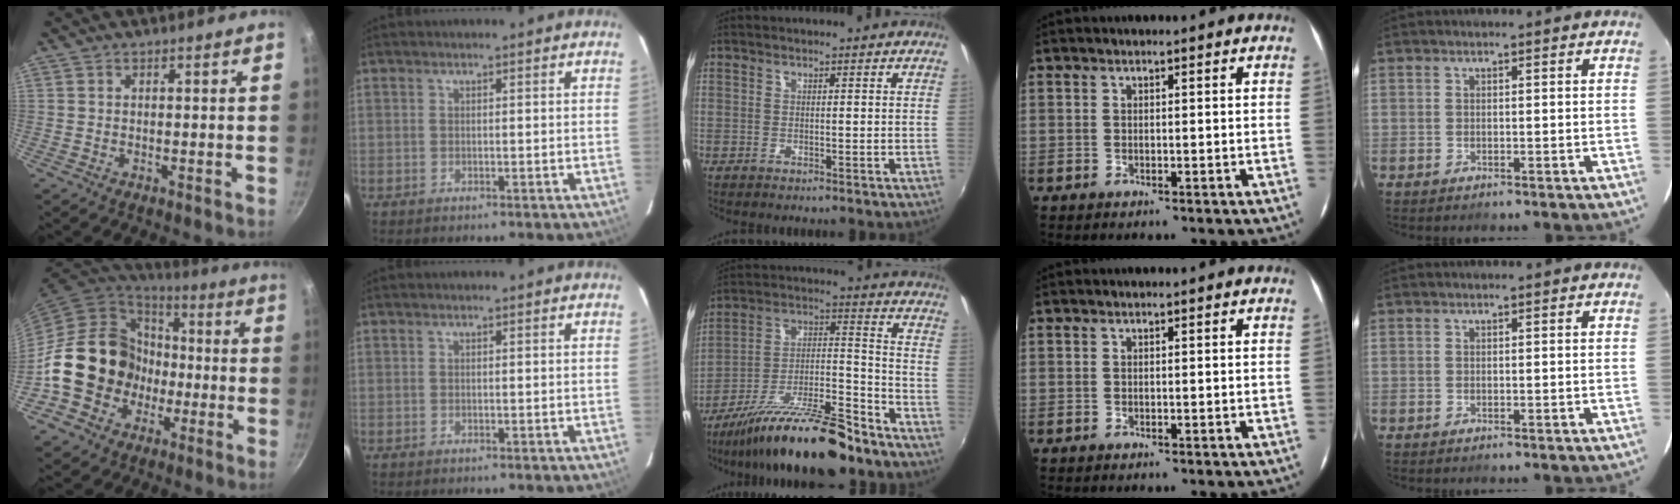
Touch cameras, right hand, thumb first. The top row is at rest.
{"thumb": {"total": 19.0, "force": [-3.7, 16.4, 8.8], "torque": [-0.118, 0.052, -0.052]}, "middle": {"total": 19.8, "force": [-15.2, 4.6, 11.7], "torque": [-0.208, 0.000, -0.245]}}